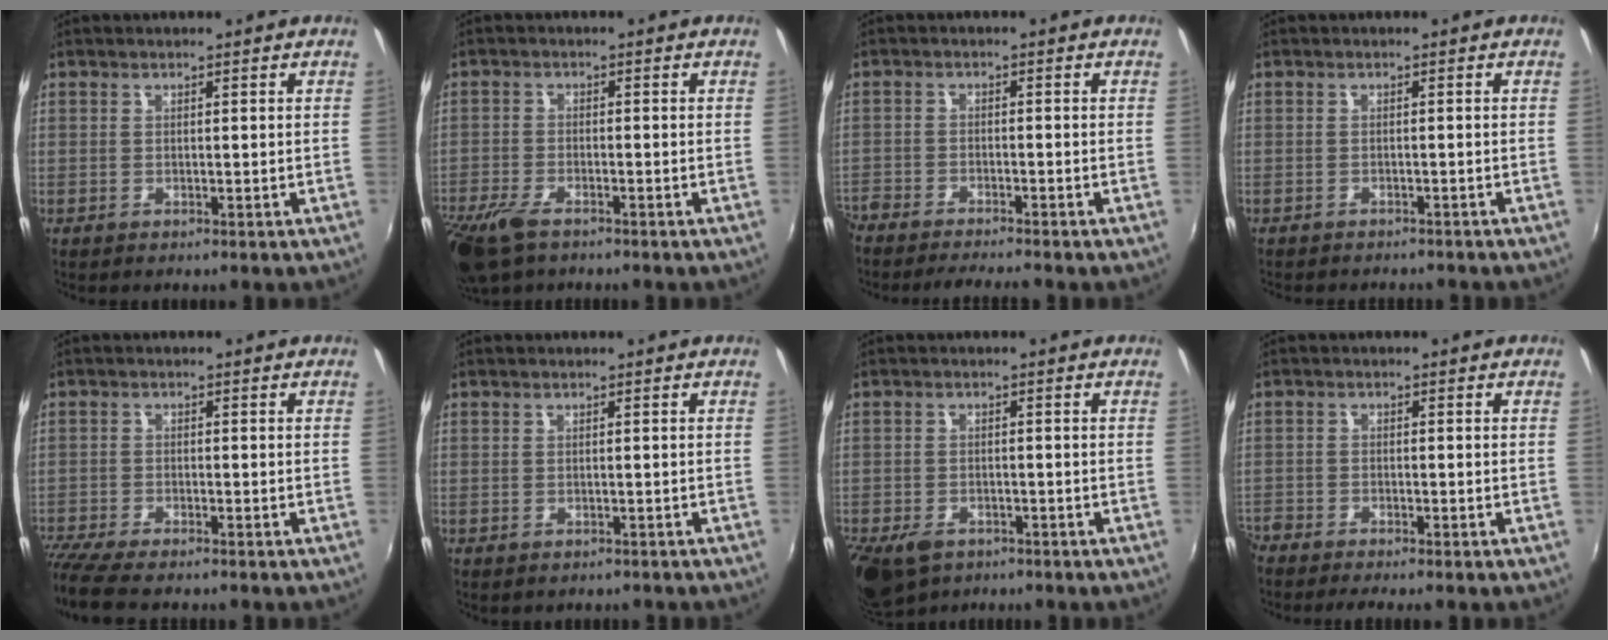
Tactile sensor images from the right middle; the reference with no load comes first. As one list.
[{"total": 9.5, "force": [-6.6, 3.6, 5.8], "torque": [-0.151, -0.033, -0.129]}, {"total": 9.3, "force": [-8.4, 1.6, 3.6], "torque": [-0.103, -0.015, -0.142]}, {"total": 3.9, "force": [-3.6, 1.0, 1.2], "torque": [-0.031, -0.011, -0.049]}, {"total": 7.5, "force": [-6.6, 0.9, 3.6], "torque": [-0.096, -0.034, -0.118]}, {"total": 1.2, "force": [-0.9, 0.6, 0.5], "torque": [-0.011, -0.003, -0.009]}, {"total": 7.7, "force": [-5.2, 4.2, 3.8], "torque": [-0.099, -0.027, -0.089]}, {"total": 5.0, "force": [-4.6, 1.0, 1.8], "torque": [-0.060, -0.022, -0.087]}]